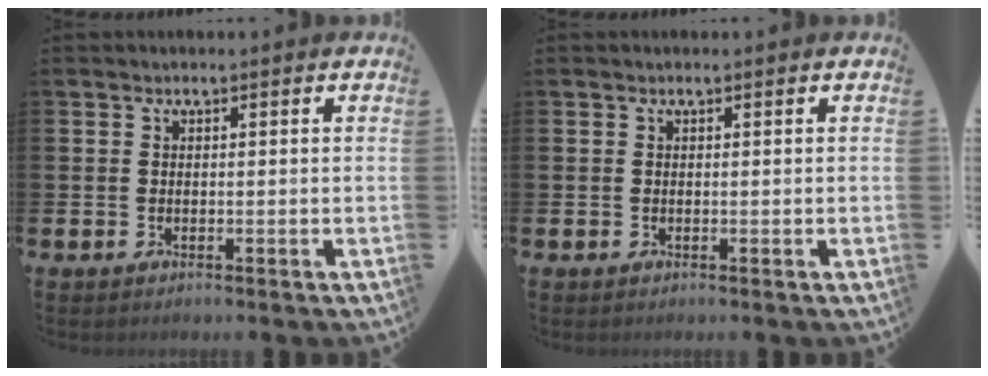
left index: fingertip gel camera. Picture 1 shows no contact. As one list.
[{"total": 0.0}]